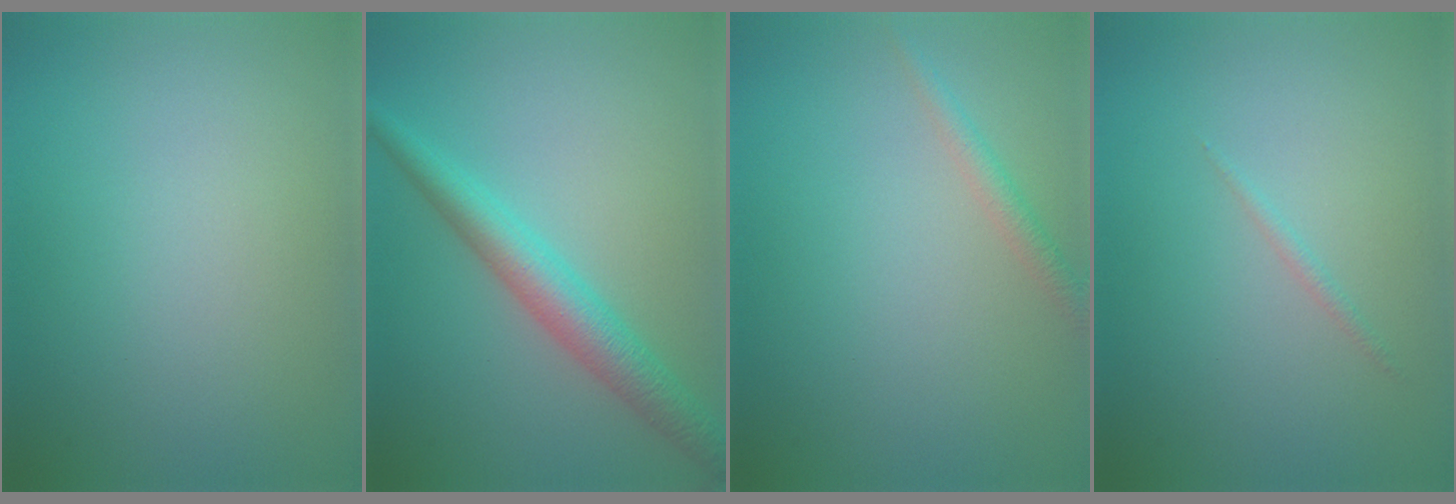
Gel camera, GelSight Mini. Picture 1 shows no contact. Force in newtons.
{"total": 4.3, "press": 4.3, "slide": 0.1}
{"total": 1.5, "press": 1.5, "slide": 0.0}
{"total": 0.6, "press": 0.6, "slide": 0.0}